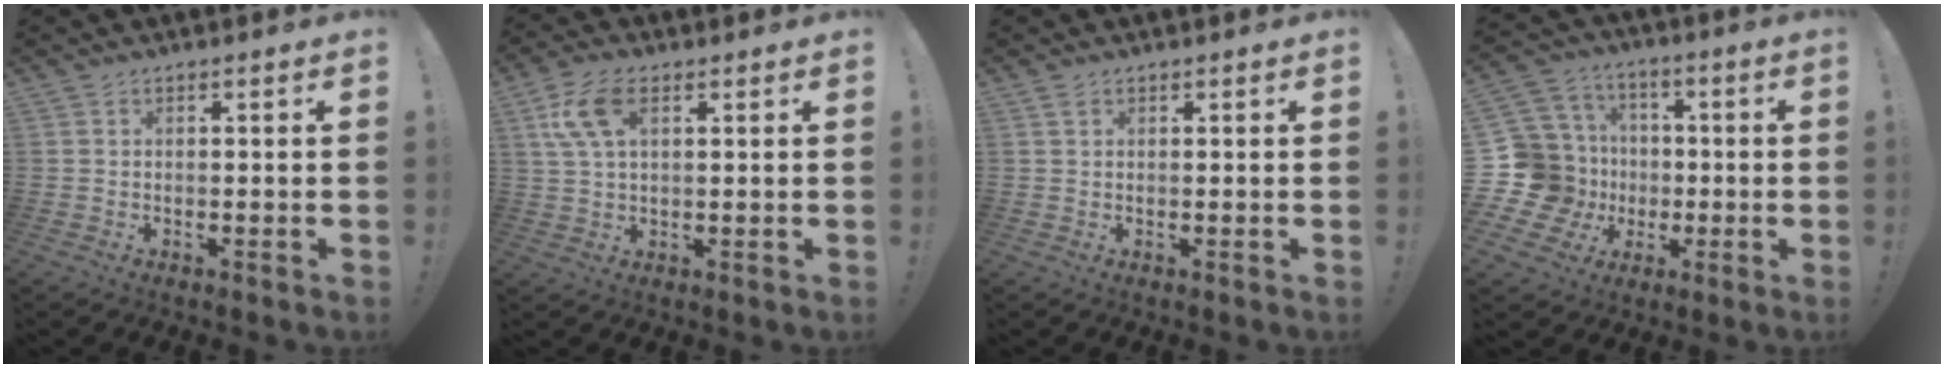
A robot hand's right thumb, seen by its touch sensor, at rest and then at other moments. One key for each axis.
{"total": 9.8, "fx": 3.6, "fy": 5.1, "fz": 7.6, "tx": -0.150, "ty": 0.005, "tz": 0.068}
{"total": 1.0, "fx": 0.7, "fy": 0.5, "fz": 0.6, "tx": -0.006, "ty": -0.002, "tz": 0.011}
{"total": 19.3, "fx": -1.5, "fy": 17.0, "fz": 8.9, "tx": -0.191, "ty": 0.007, "tz": 0.006}